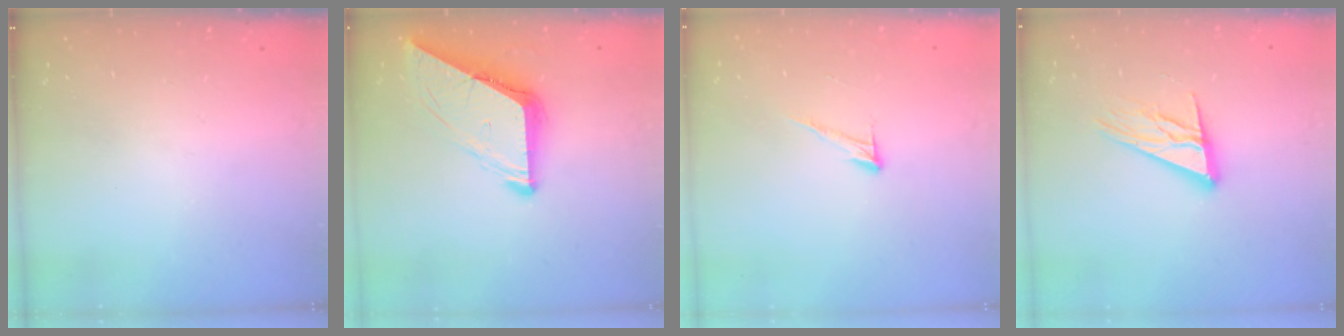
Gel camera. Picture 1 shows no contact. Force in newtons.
{"total": 10.1, "press": 10.0, "slide": 1.1}
{"total": 6.6, "press": 6.6, "slide": 0.3}
{"total": 13.3, "press": 13.1, "slide": 2.5}